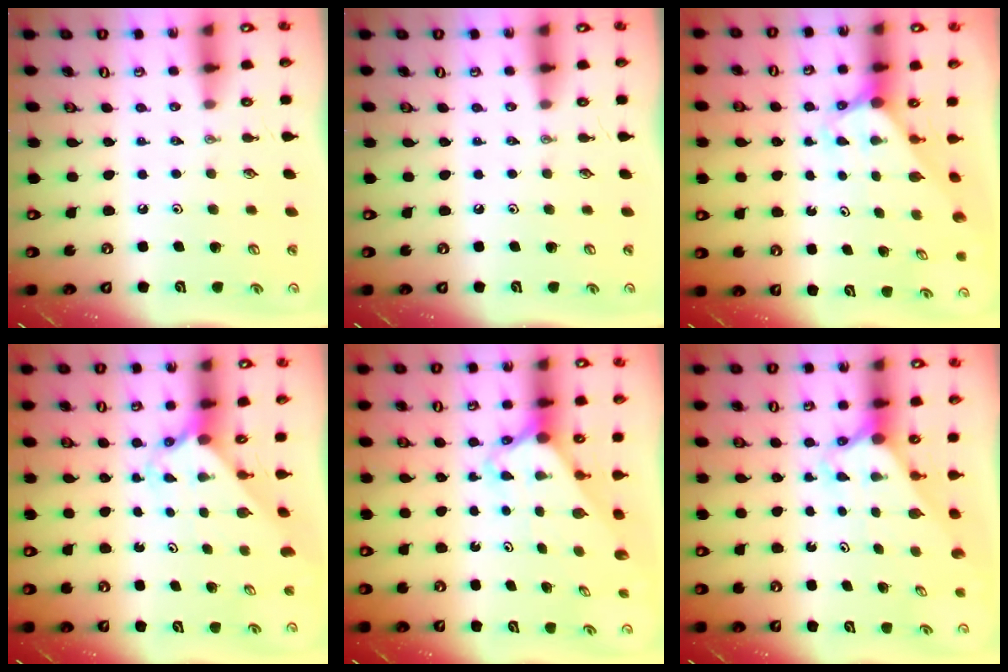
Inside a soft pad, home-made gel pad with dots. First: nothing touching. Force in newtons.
{"total": 0.0}
{"total": 2.7, "press": 2.7, "slide": 0.1}
{"total": 2.4, "press": 2.4, "slide": 0.2}
{"total": 2.4, "press": 2.4, "slide": 0.2}
{"total": 2.5, "press": 2.5, "slide": 0.1}